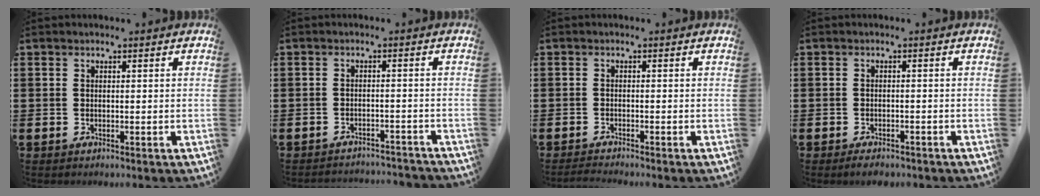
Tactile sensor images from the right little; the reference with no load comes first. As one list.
[{"total": 1.9, "force": [-1.9, -0.1, -0.1], "torque": [-0.004, 0.004, -0.041]}, {"total": 1.0, "force": [-0.9, -0.1, 0.3], "torque": [-0.005, -0.001, -0.019]}, {"total": 1.3, "force": [-1.1, 0.3, 0.5], "torque": [-0.011, 0.001, -0.023]}]